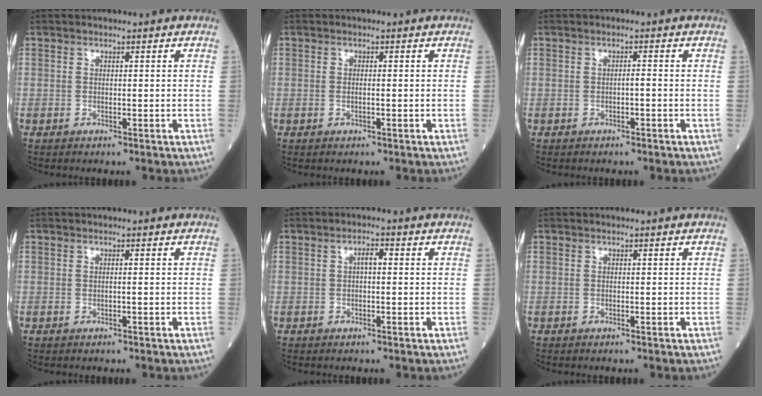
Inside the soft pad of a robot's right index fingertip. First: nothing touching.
{"total": 0.7, "force": [-0.2, 0.1, 0.6], "torque": [-0.018, -0.001, -0.002]}
{"total": 0.8, "force": [-0.4, 0.0, 0.7], "torque": [-0.014, 0.002, -0.007]}
{"total": 0.0}
{"total": 1.7, "force": [0.1, 0.5, 1.6], "torque": [-0.029, 0.004, 0.001]}
{"total": 0.0}